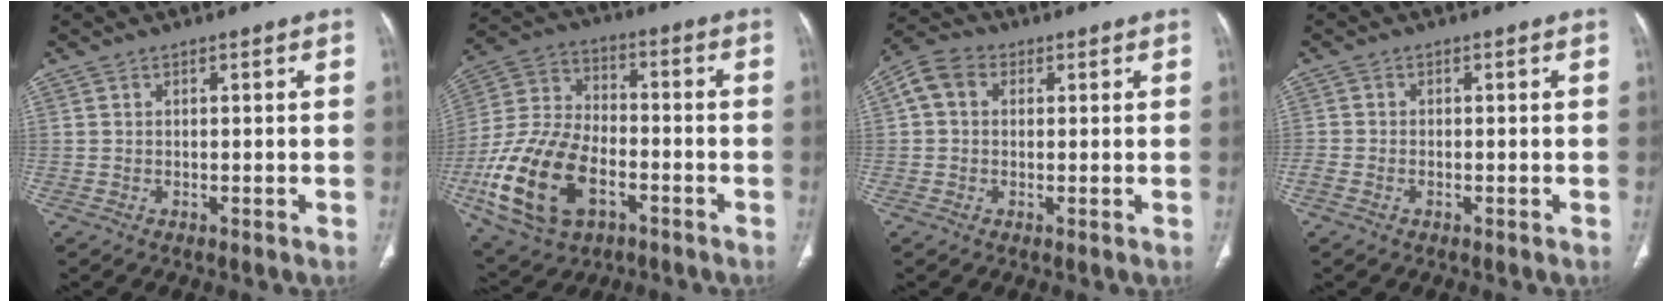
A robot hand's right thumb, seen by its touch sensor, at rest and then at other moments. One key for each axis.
{"total": 20.2, "fx": -7.2, "fy": 12.3, "fz": 14.4, "tx": -0.277, "ty": 0.026, "tz": -0.125}
{"total": 5.6, "fx": 1.1, "fy": 4.5, "fz": 3.2, "tx": -0.059, "ty": 0.017, "tz": 0.014}
{"total": 3.2, "fx": -1.6, "fy": 1.8, "fz": 2.1, "tx": -0.056, "ty": 0.008, "tz": -0.034}